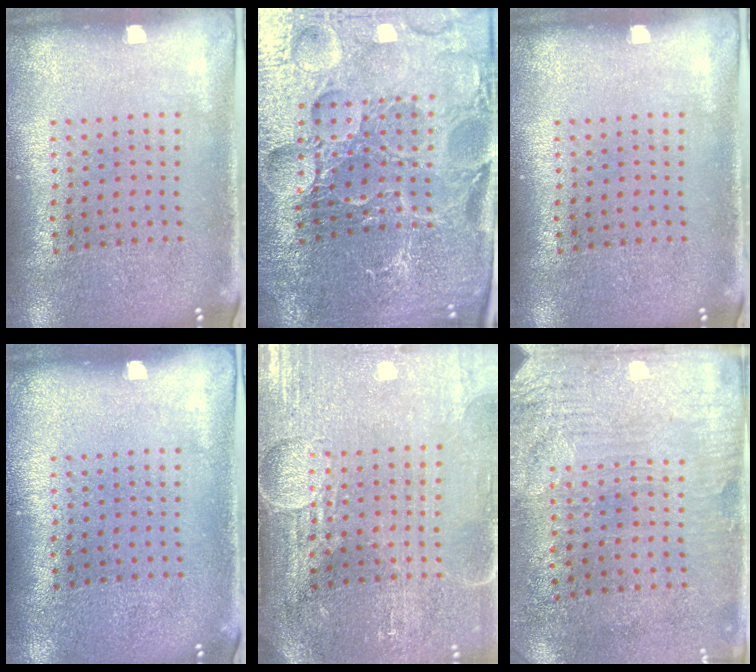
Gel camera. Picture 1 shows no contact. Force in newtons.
{"total": 5.3, "press": 5.0, "slide": 1.6}
{"total": 0.0}
{"total": 0.0}
{"total": 4.1, "press": 3.7, "slide": 1.9}
{"total": 3.2, "press": 2.8, "slide": 1.7}